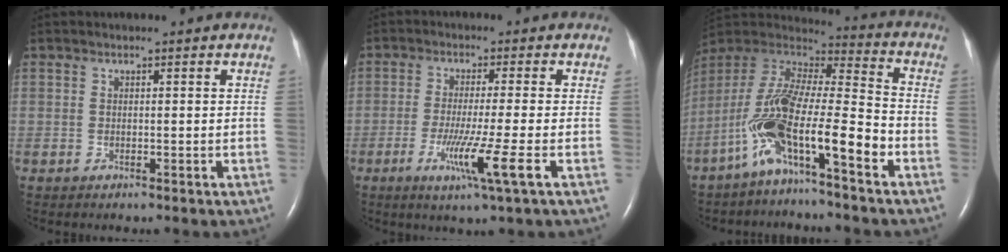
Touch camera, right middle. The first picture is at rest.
{"total": 7.5, "force": [-2.9, -1.3, 6.8], "torque": [-0.128, -0.028, -0.052]}
{"total": 14.7, "force": [-7.4, 1.6, 12.6], "torque": [-0.248, 0.000, -0.139]}